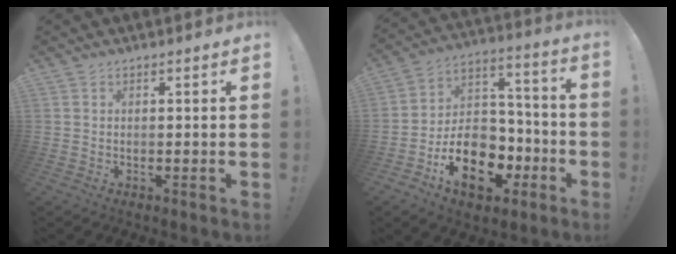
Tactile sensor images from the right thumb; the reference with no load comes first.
{"total": 19.3, "force": [-8.6, 13.6, 10.8], "torque": [-0.152, 0.051, -0.128]}